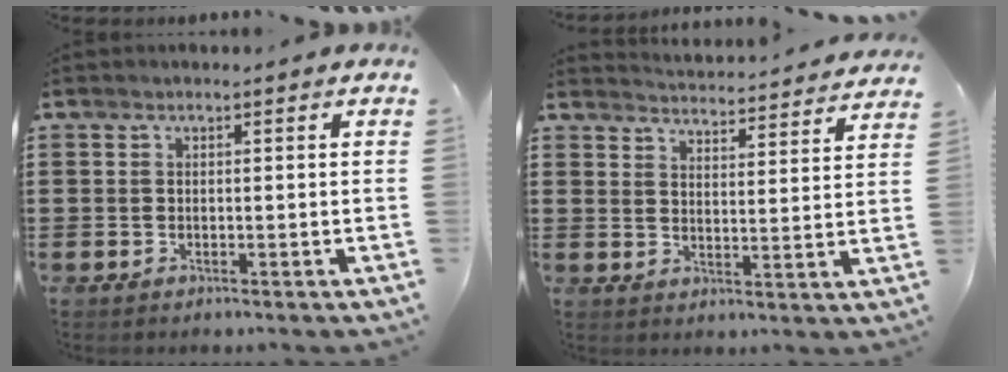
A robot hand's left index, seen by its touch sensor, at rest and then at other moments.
{"total": 3.8, "force": [3.8, -0.5, 0.0], "torque": [-0.011, -0.035, 0.061]}